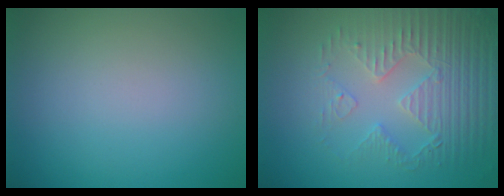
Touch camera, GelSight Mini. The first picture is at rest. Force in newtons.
{"total": 4.2, "press": 4.1, "slide": 0.9}